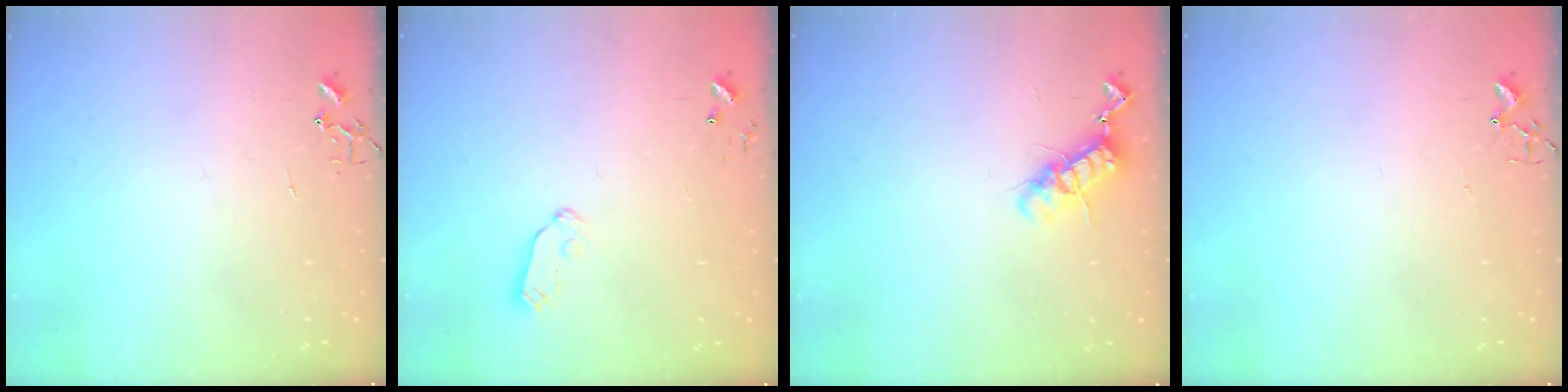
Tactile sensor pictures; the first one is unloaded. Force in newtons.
{"total": 6.0, "press": 6.0, "slide": 0.5}
{"total": 11.1, "press": 11.1, "slide": 0.3}
{"total": 1.8, "press": 1.8, "slide": 0.2}